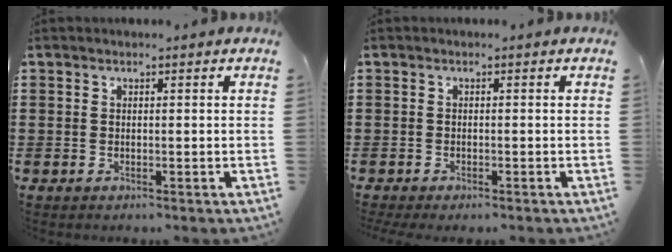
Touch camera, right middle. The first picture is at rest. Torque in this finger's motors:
{"motor_torque": [0.73, -0.13, 0.20, 0.09]}